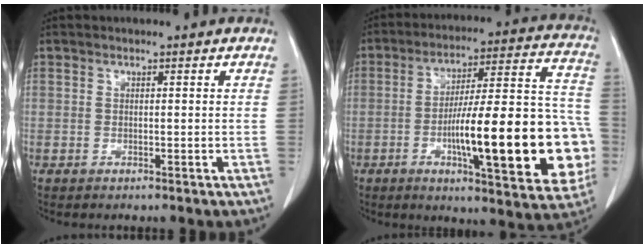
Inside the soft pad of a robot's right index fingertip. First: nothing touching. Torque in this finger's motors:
{"motor_torque": [2.14, 0.00, 0.91, 0.21]}